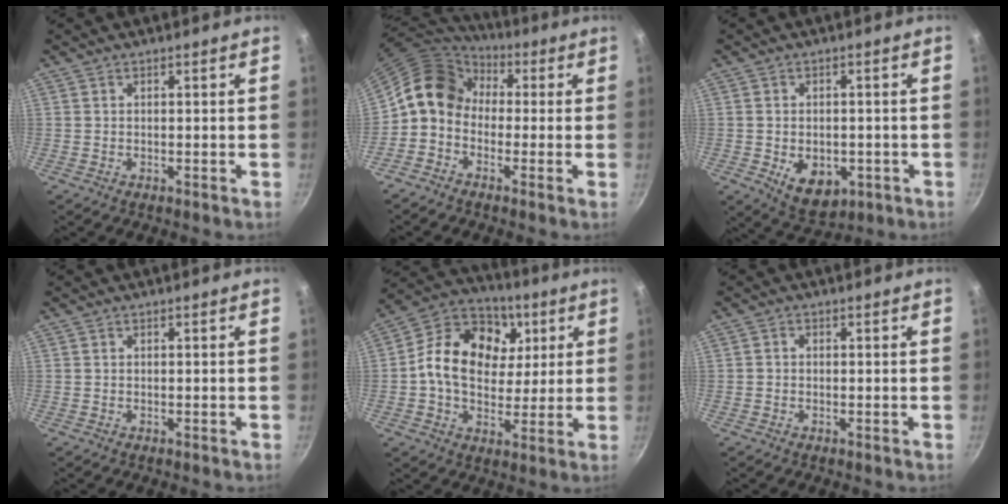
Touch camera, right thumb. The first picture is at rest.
{"total": 10.9, "force": [0.0, 8.9, 6.2], "torque": [-0.087, 0.039, -0.028]}
{"total": 8.5, "force": [-2.2, 5.8, 5.8], "torque": [-0.065, -0.005, -0.018]}
{"total": 0.0}
{"total": 17.7, "force": [3.7, 13.3, 11.1], "torque": [-0.171, 0.004, 0.044]}
{"total": 0.8, "force": [-0.2, 0.7, 0.3], "torque": [-0.004, 0.003, -0.005]}